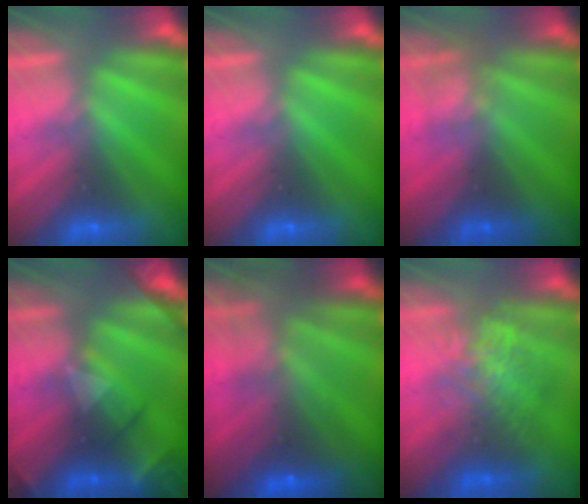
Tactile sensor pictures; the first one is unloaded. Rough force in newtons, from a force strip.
{"total": 0.0}
{"total": 2.4}
{"total": 2.6}
{"total": 7.0}
{"total": 2.2}